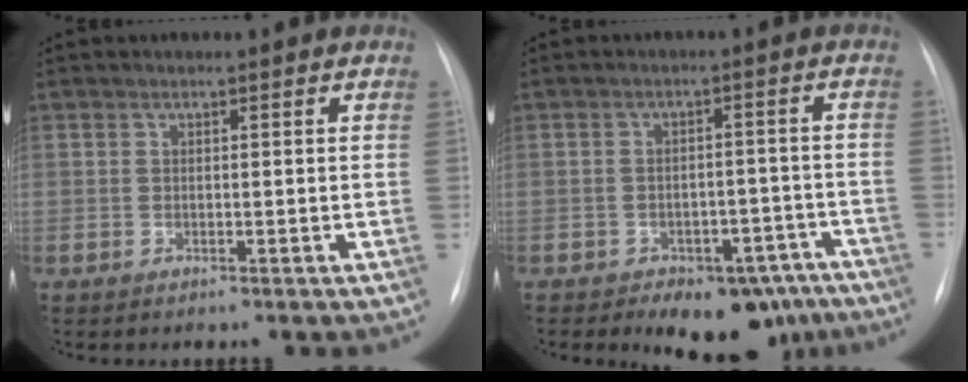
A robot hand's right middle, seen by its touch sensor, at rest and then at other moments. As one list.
[{"total": 11.0, "force": [-8.3, 5.4, 4.9], "torque": [-0.038, 0.025, -0.108]}]